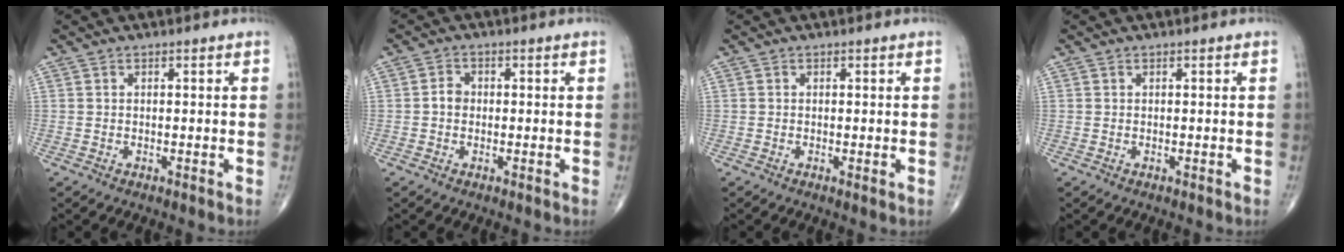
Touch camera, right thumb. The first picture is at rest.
{"total": 2.3, "force": [-0.2, 1.9, 1.2], "torque": [-0.011, 0.009, -0.009]}
{"total": 0.6, "force": [-0.1, 0.2, 0.6], "torque": [-0.014, -0.004, -0.004]}
{"total": 0.0}